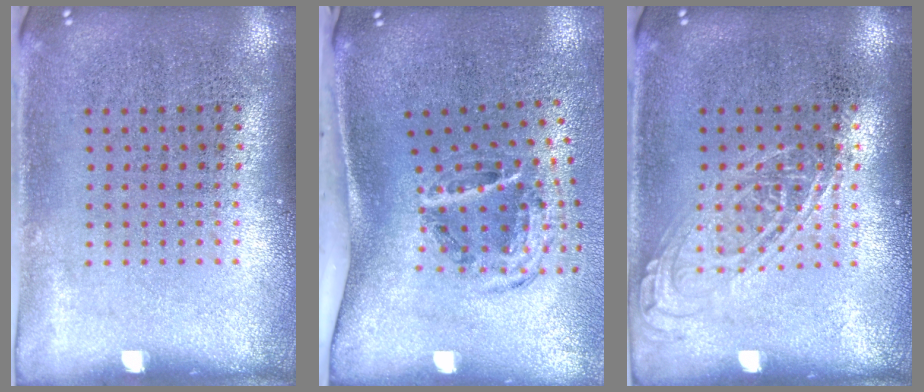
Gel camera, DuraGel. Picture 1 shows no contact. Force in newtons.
{"total": 2.0, "press": 1.3, "slide": 1.5}
{"total": 1.1, "press": 1.1, "slide": 0.1}